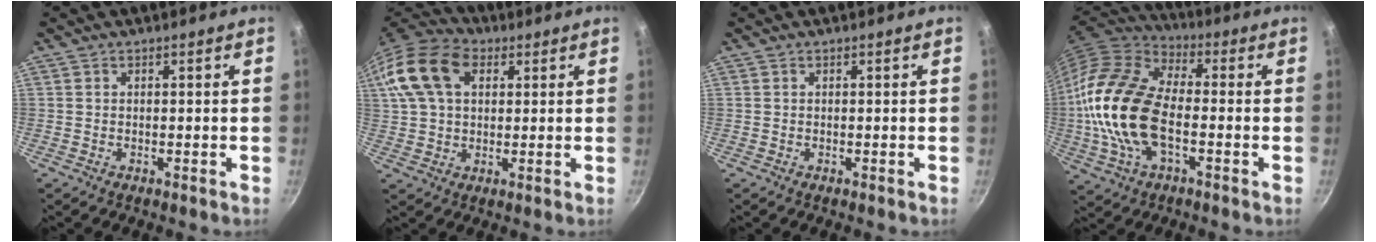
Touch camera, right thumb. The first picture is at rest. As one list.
[{"total": 16.6, "force": [5.4, 11.1, 11.2], "torque": [-0.212, 0.020, 0.086]}, {"total": 0.0}, {"total": 20.4, "force": [-2.6, 11.4, 16.7], "torque": [-0.322, 0.030, -0.062]}]